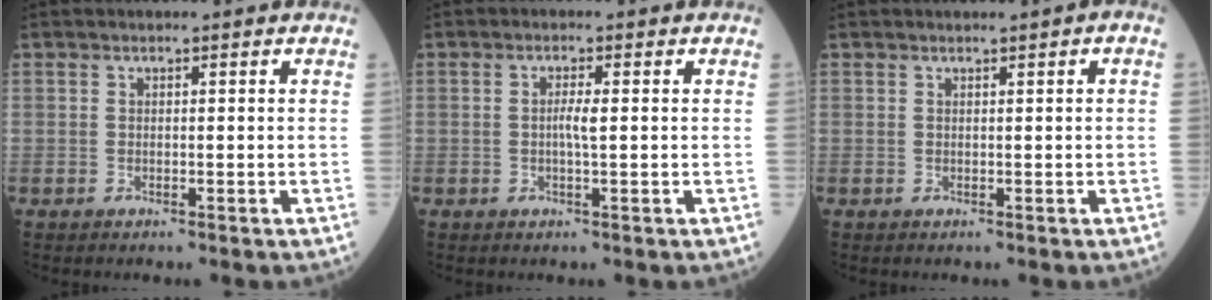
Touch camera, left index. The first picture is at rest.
{"total": 2.0, "force": [-0.5, 0.2, 1.9], "torque": [-0.036, -0.003, -0.012]}
{"total": 0.7, "force": [-0.1, 0.2, 0.6], "torque": [-0.008, 0.000, -0.007]}